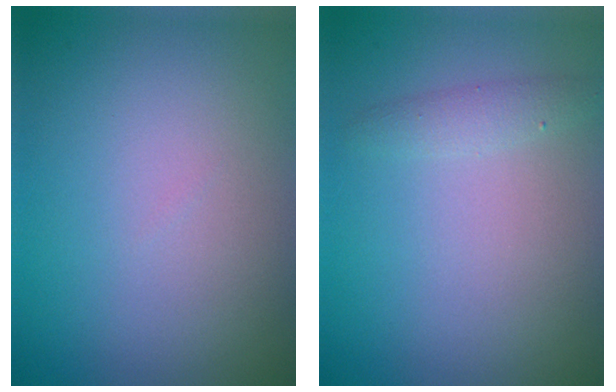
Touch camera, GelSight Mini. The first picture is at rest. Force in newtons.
{"total": 1.3, "press": 1.3, "slide": 0.1}